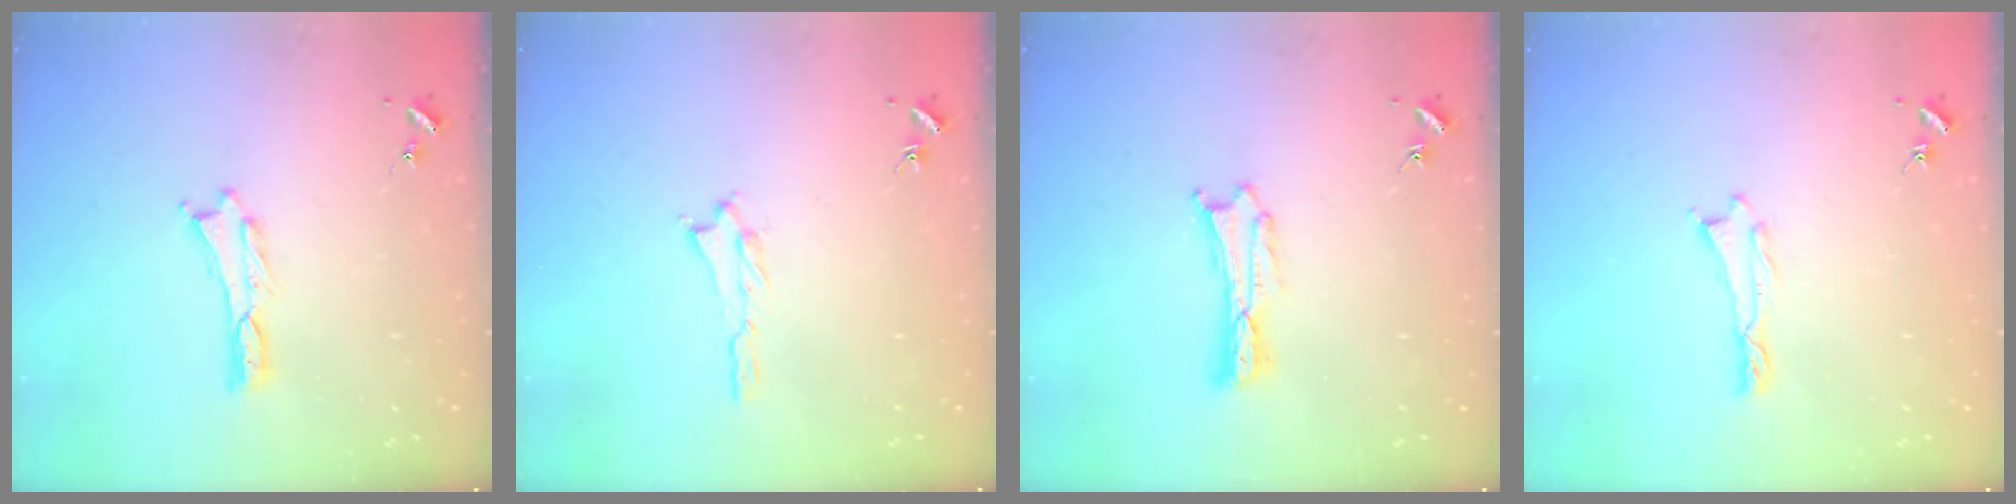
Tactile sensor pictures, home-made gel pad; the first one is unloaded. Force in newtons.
{"total": 1.2, "press": 1.2, "slide": 0.3}
{"total": 0.6, "press": 0.6, "slide": 0.2}
{"total": 0.5, "press": 0.5, "slide": 0.2}